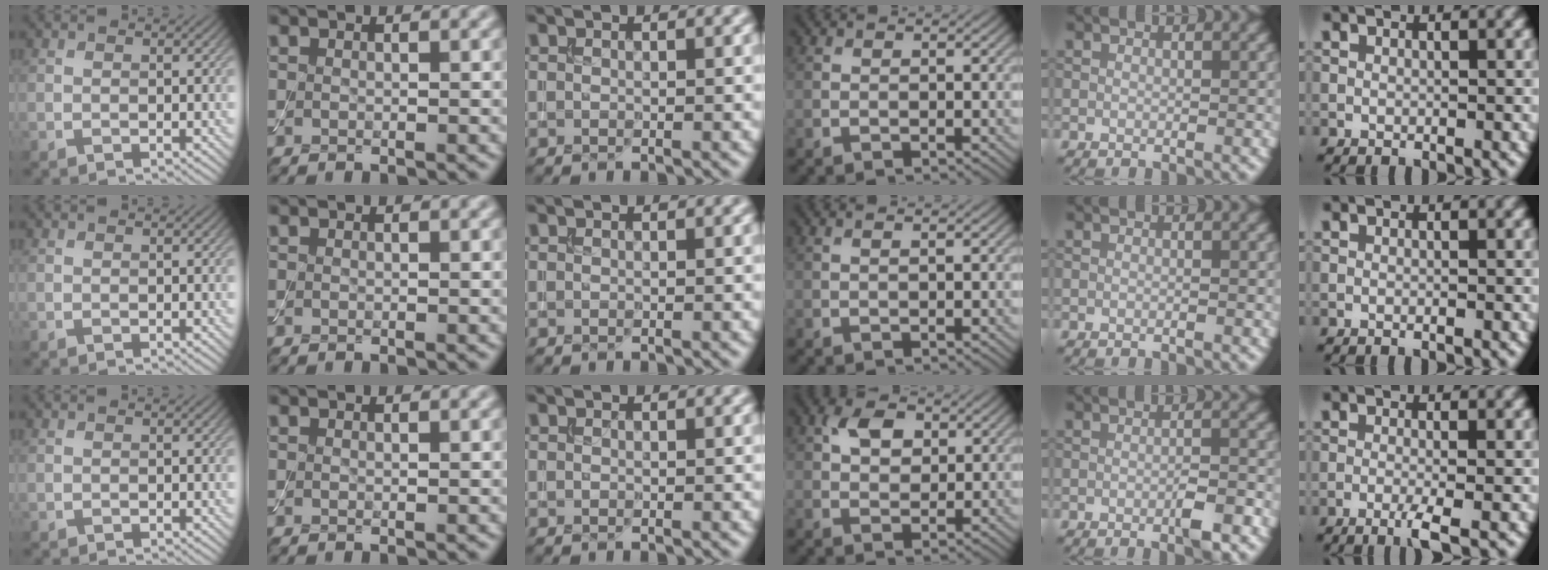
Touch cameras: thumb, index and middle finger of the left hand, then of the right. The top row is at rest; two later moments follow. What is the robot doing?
{"motion": "assemble", "object": "toy tower of hanoi"}